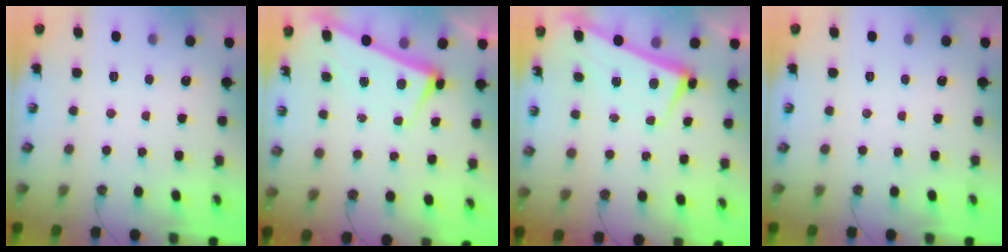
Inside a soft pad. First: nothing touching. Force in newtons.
{"total": 2.6, "press": 2.5, "slide": 0.7}
{"total": 2.6, "press": 2.4, "slide": 0.9}
{"total": 0.0}